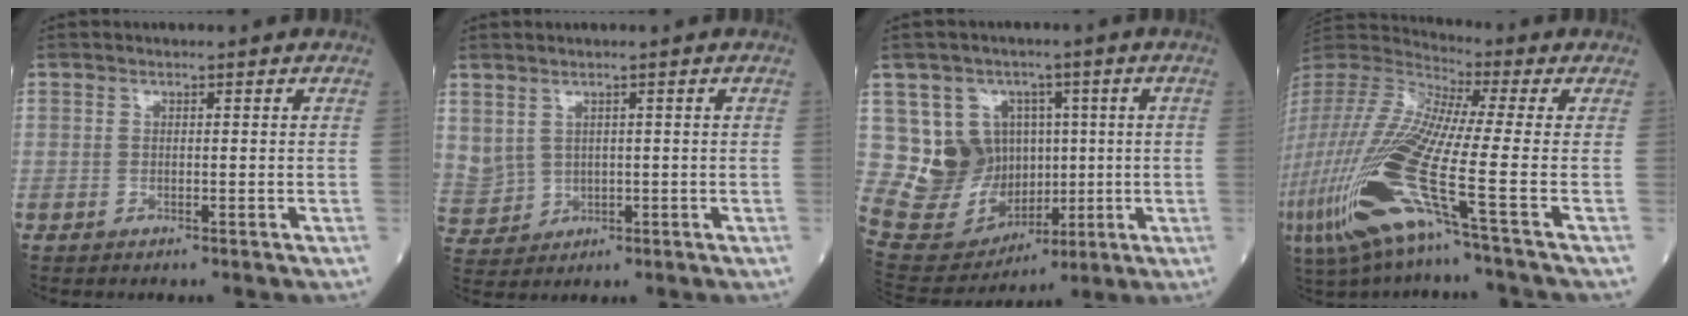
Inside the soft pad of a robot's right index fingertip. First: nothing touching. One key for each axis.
{"total": 12.0, "fx": 1.8, "fy": 10.6, "fz": 5.3, "tx": -0.186, "ty": 0.025, "tz": 0.062}
{"total": 12.6, "fx": 1.8, "fy": 11.2, "fz": 5.5, "tx": -0.117, "ty": 0.045, "tz": 0.069}
{"total": 21.6, "fx": -8.1, "fy": 0.8, "fz": 20.0, "tx": -0.483, "ty": -0.051, "tz": -0.167}